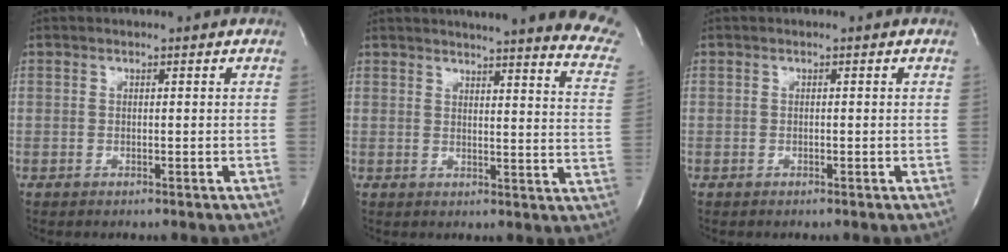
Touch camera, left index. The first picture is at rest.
{"total": 22.6, "force": [20.5, 1.6, 9.4], "torque": [-0.117, -0.083, 0.219]}
{"total": 0.0}